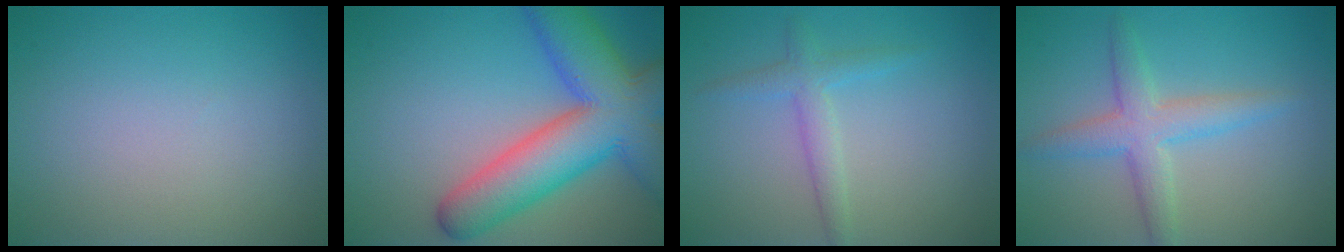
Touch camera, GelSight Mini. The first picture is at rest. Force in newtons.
{"total": 11.2, "press": 11.2, "slide": 0.6}
{"total": 2.3, "press": 2.3, "slide": 0.1}
{"total": 3.8, "press": 3.8, "slide": 0.0}